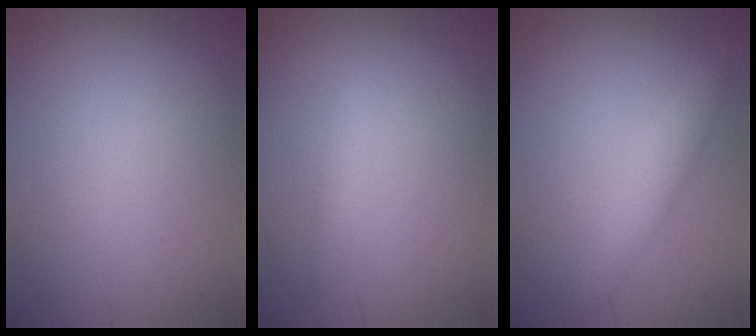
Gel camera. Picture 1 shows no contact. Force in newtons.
{"total": 1.2, "press": 1.2, "slide": 0.0}
{"total": 2.4, "press": 2.4, "slide": 0.1}